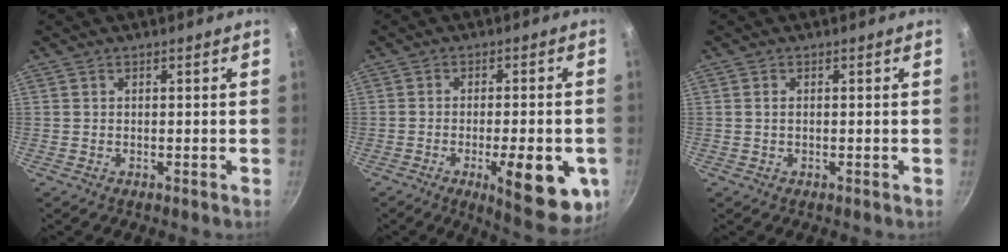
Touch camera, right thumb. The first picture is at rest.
{"total": 15.1, "force": [-4.9, 4.9, 13.4], "torque": [-0.149, 0.001, -0.061]}
{"total": 0.7, "force": [0.1, 0.4, 0.6], "torque": [-0.012, 0.002, 0.001]}